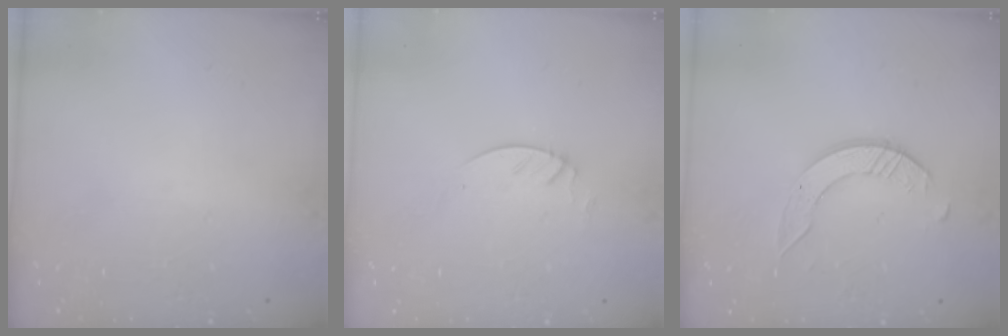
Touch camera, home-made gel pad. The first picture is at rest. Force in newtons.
{"total": 2.3, "press": 2.3, "slide": 0.2}
{"total": 5.3, "press": 5.3, "slide": 0.5}